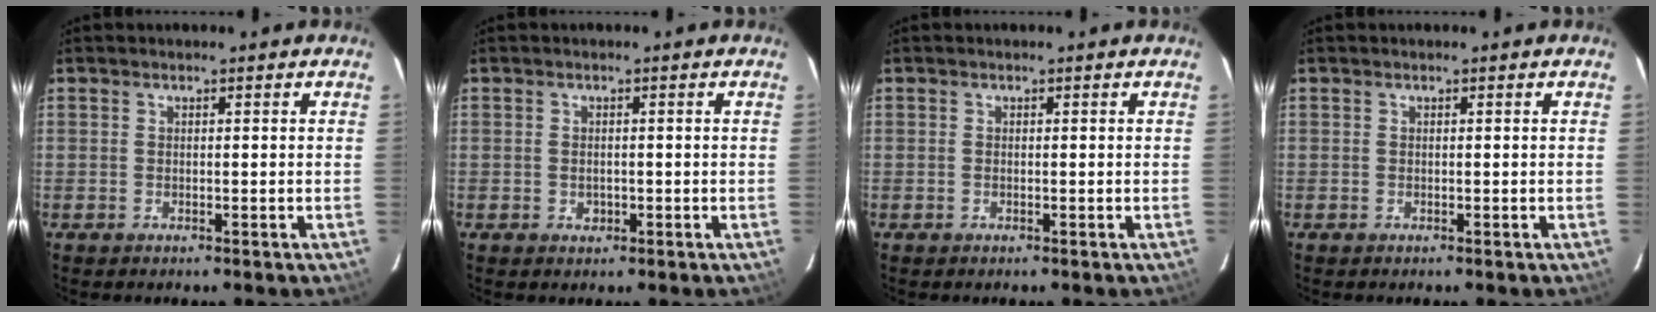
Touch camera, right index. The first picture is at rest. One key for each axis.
{"total": 1.4, "fx": -0.2, "fy": 1.2, "fz": 0.6, "tx": -0.008, "ty": 0.000, "tz": -0.003}
{"total": 0.0}
{"total": 0.0}